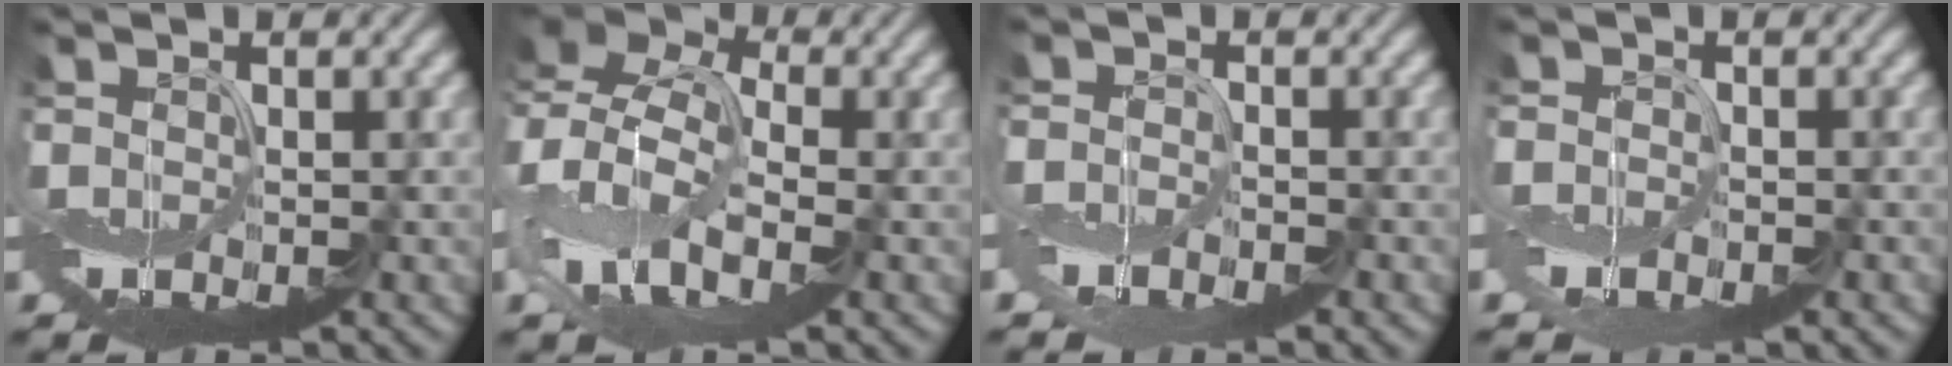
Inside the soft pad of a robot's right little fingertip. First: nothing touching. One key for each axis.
{"total": 10.2, "fx": -1.5, "fy": 6.0, "fz": 8.1, "tx": -0.173, "ty": 0.013, "tz": -0.049}
{"total": 2.5, "fx": -1.9, "fy": 1.1, "fz": 1.2, "tx": -0.023, "ty": -0.003, "tz": -0.047}
{"total": 2.3, "fx": -1.7, "fy": 1.1, "fz": 1.0, "tx": -0.020, "ty": -0.004, "tz": -0.040}